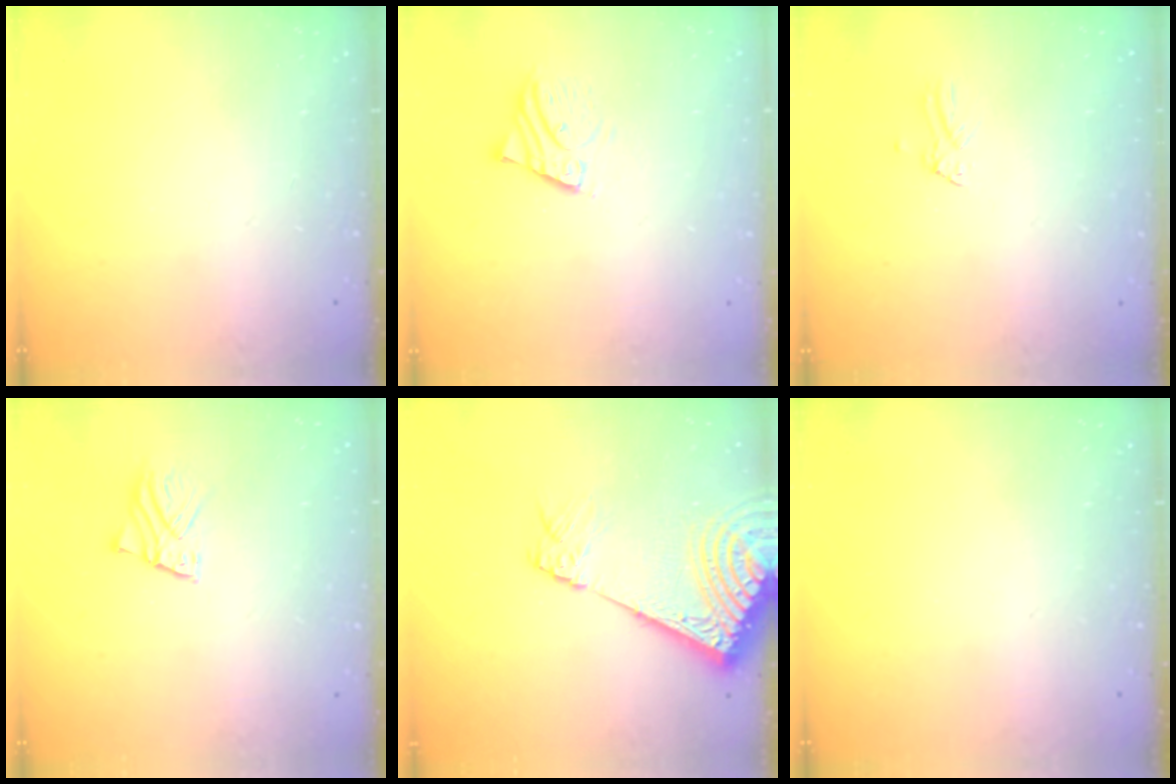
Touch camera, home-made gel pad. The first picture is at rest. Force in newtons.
{"total": 4.1, "press": 4.1, "slide": 0.4}
{"total": 0.0}
{"total": 2.6, "press": 2.6, "slide": 0.2}
{"total": 15.5, "press": 15.1, "slide": 3.6}
{"total": 0.0}